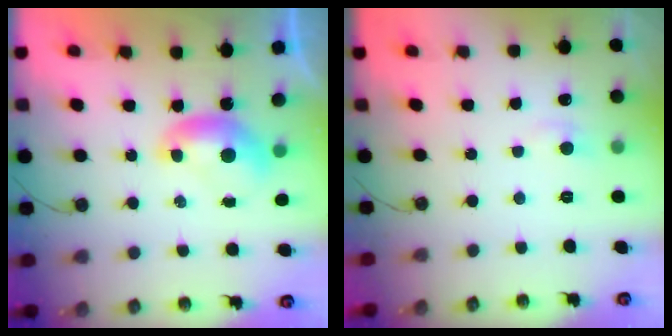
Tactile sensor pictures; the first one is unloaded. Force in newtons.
{"total": 0.8, "press": 0.4, "slide": 0.7}